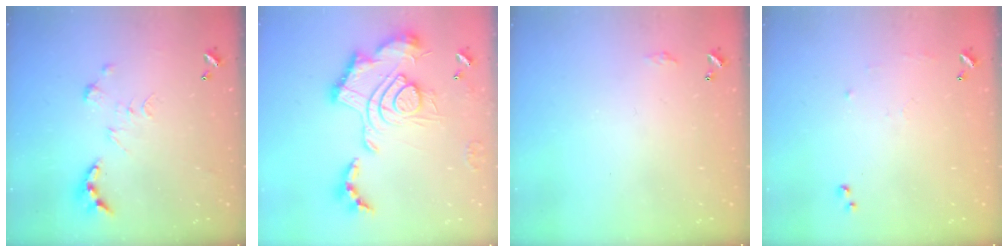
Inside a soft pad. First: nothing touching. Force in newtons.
{"total": 2.5, "press": 1.9, "slide": 1.7}
{"total": 2.8, "press": 2.8, "slide": 0.4}
{"total": 6.1, "press": 6.1, "slide": 0.8}